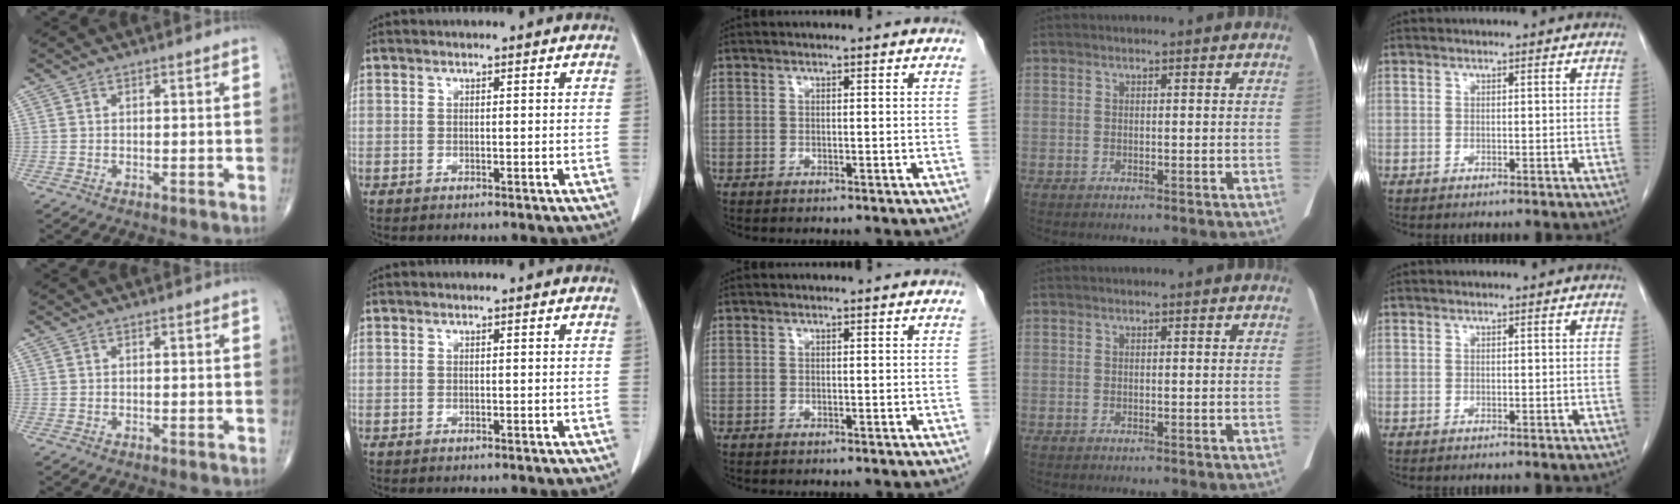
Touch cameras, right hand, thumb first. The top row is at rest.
{}